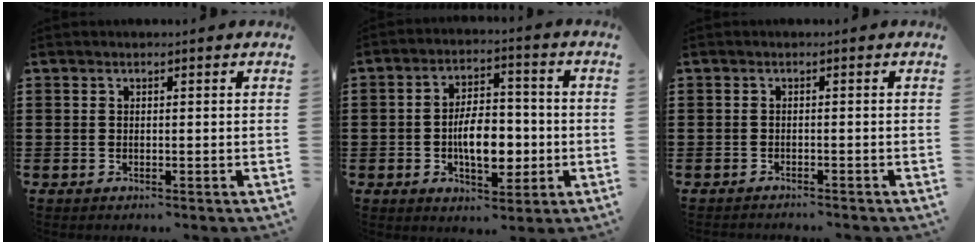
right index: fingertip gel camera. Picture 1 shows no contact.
{"total": 8.1, "force": [-1.6, 4.4, 6.6], "torque": [-0.092, -0.003, -0.035]}
{"total": 1.0, "force": [-1.0, -0.2, 0.0], "torque": [-0.004, -0.003, -0.019]}